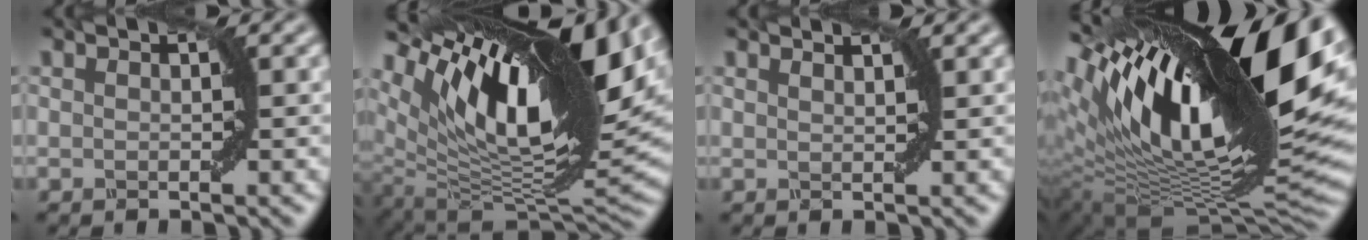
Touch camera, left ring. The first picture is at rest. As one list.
[{"total": 16.1, "force": [6.2, 6.8, 13.1], "torque": [-0.227, 0.012, 0.105]}, {"total": 1.6, "force": [1.4, 0.4, 0.7], "torque": [-0.001, -0.001, 0.012]}, {"total": 19.2, "force": [7.1, 7.0, 16.4], "torque": [-0.280, 0.023, 0.120]}]